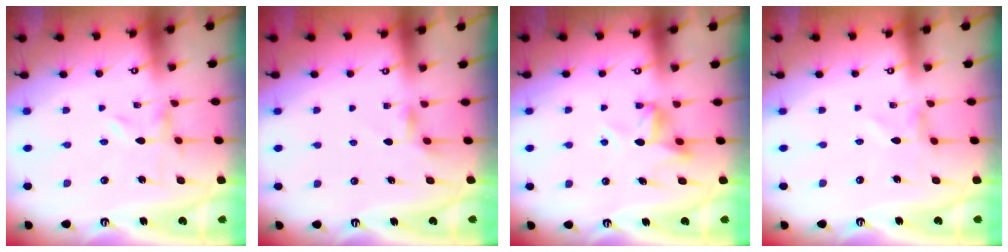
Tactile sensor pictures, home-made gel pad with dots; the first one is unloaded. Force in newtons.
{"total": 2.3, "press": 2.2, "slide": 0.4}
{"total": 8.9, "press": 8.9, "slide": 0.2}
{"total": 0.0}